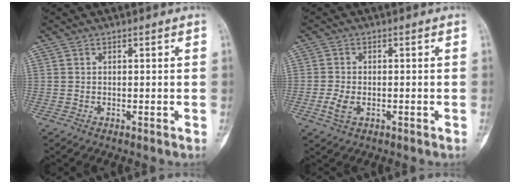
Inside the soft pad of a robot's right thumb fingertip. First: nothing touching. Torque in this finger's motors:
{"motor_torque": [-0.09, 0.25, 0.20, 0.27, 0.10]}